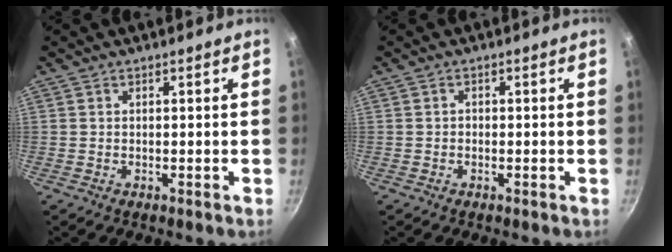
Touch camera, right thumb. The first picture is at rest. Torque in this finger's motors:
{"motor_torque": [-0.22, 0.07, 0.02, 0.05, -0.08]}